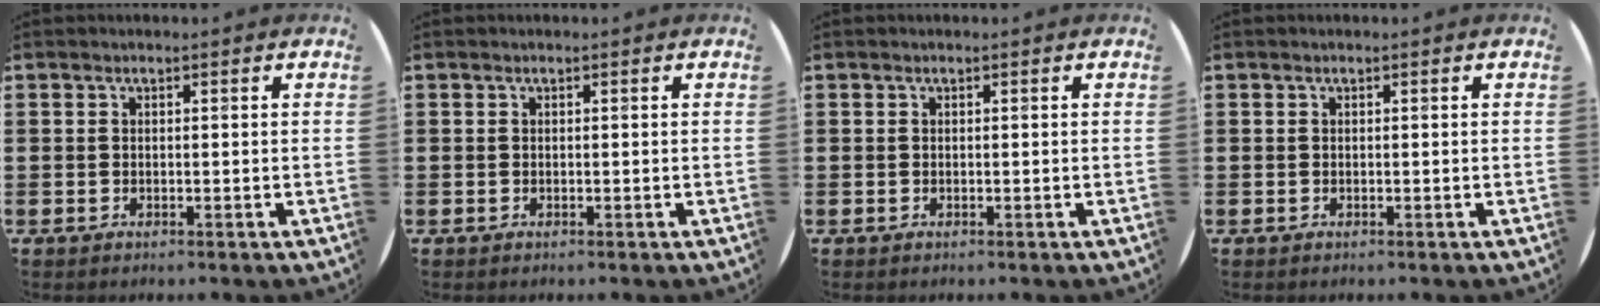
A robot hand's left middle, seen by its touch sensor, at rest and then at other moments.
{"total": 0.0}
{"total": 0.0}
{"total": 0.0}